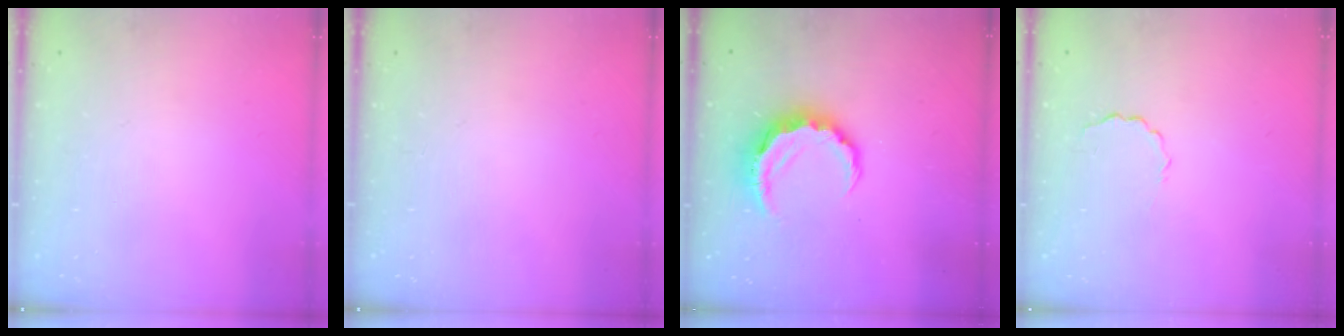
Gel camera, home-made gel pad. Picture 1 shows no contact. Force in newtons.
{"total": 0.0}
{"total": 8.5, "press": 8.3, "slide": 1.6}
{"total": 2.0, "press": 1.9, "slide": 0.7}